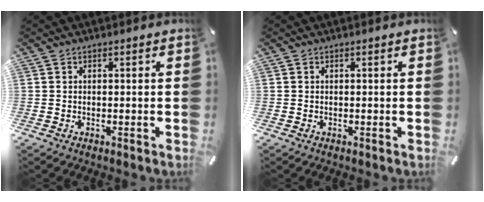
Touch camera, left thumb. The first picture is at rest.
{"total": 0.0}